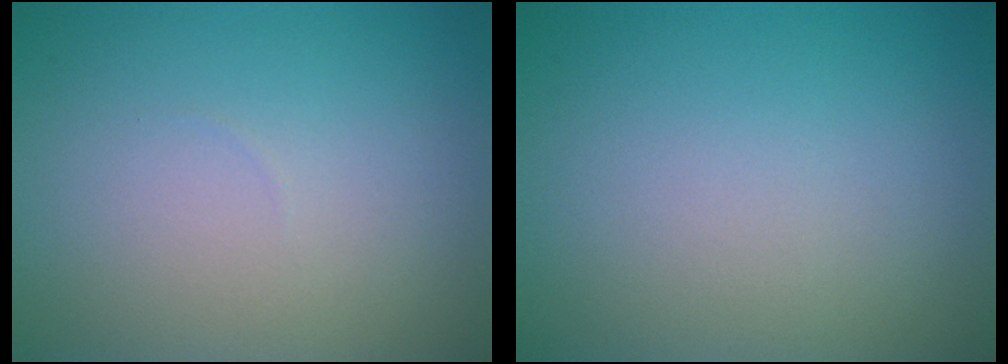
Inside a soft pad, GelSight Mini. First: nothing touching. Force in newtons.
{"total": 0.0}